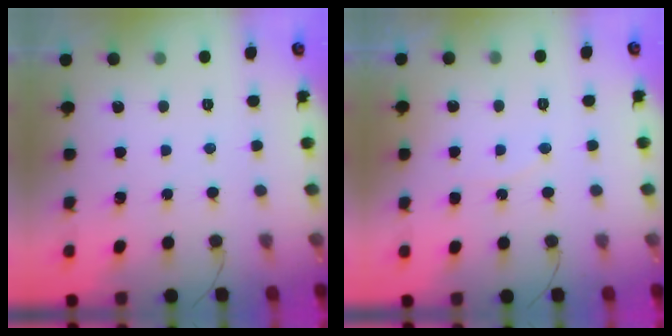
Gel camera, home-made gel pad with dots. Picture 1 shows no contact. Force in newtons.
{"total": 4.5, "press": 4.5, "slide": 0.5}